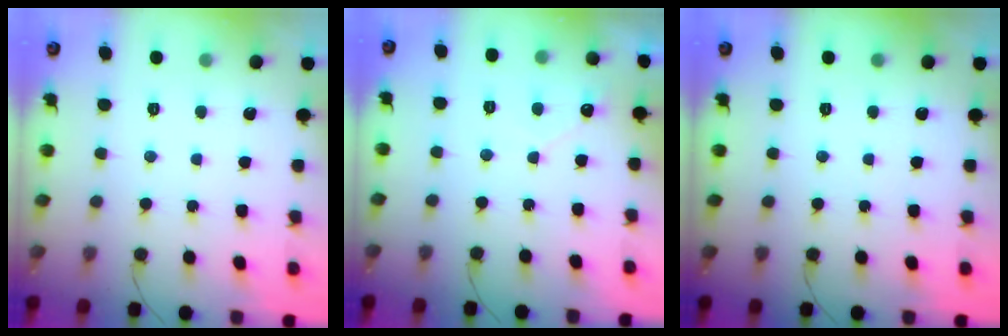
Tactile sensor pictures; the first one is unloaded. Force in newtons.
{"total": 2.5, "press": 2.5, "slide": 0.1}
{"total": 0.0}